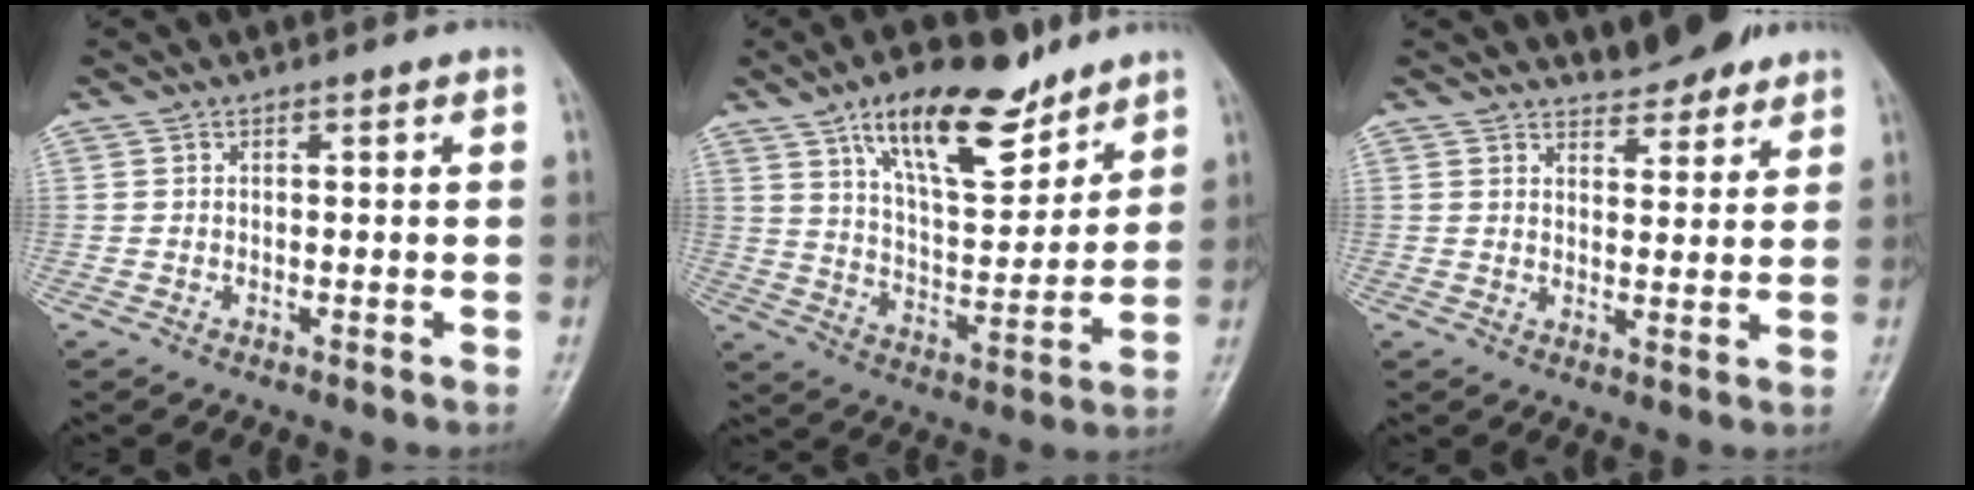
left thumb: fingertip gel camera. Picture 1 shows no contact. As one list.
[{"total": 17.3, "force": [11.1, 6.8, 11.4], "torque": [-0.152, -0.056, 0.194]}, {"total": 5.6, "force": [5.0, 2.0, 1.3], "torque": [-0.002, -0.036, 0.073]}]